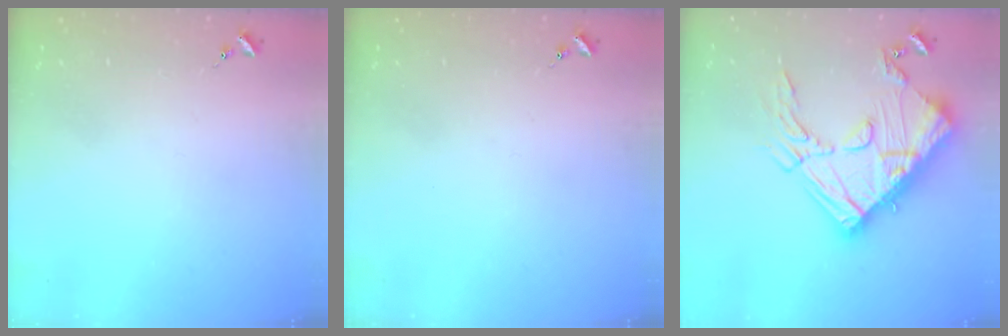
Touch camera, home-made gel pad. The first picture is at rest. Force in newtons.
{"total": 0.0}
{"total": 24.8, "press": 24.7, "slide": 2.3}